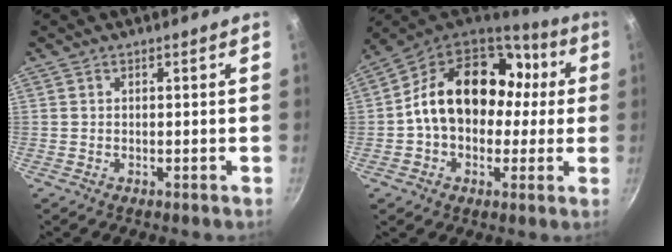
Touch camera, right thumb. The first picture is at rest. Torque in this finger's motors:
{"motor_torque": [1.91, 3.10, 1.76, -0.61, 0.20]}